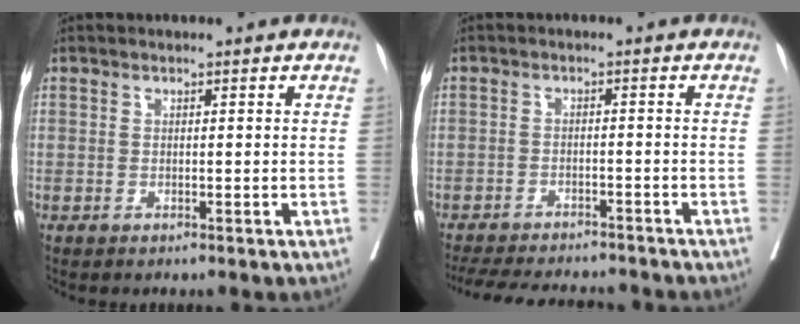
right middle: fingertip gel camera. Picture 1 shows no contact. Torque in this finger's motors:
{"motor_torque": [0.51, -0.77, 0.04, 0.00]}